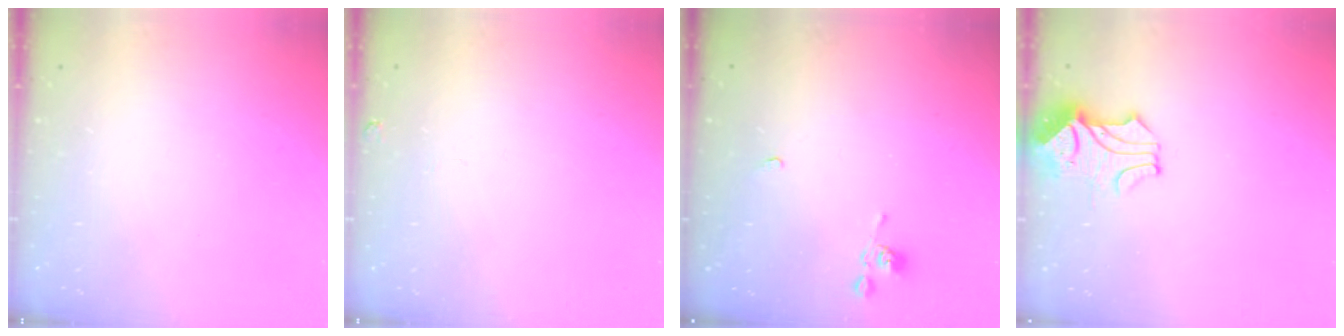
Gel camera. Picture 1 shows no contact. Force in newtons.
{"total": 1.3, "press": 1.3, "slide": 0.3}
{"total": 2.1, "press": 2.1, "slide": 0.5}
{"total": 1.7, "press": 1.3, "slide": 1.0}